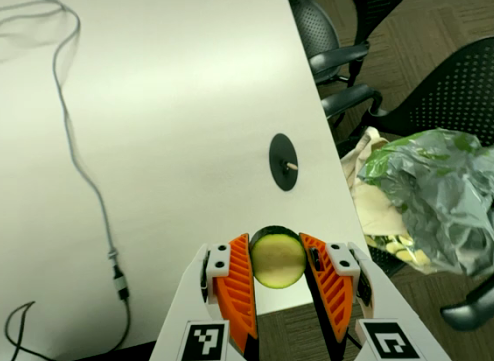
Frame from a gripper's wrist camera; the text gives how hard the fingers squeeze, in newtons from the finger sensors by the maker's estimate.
{"total": 8.2, "left": 7.9, "right": 8.6}